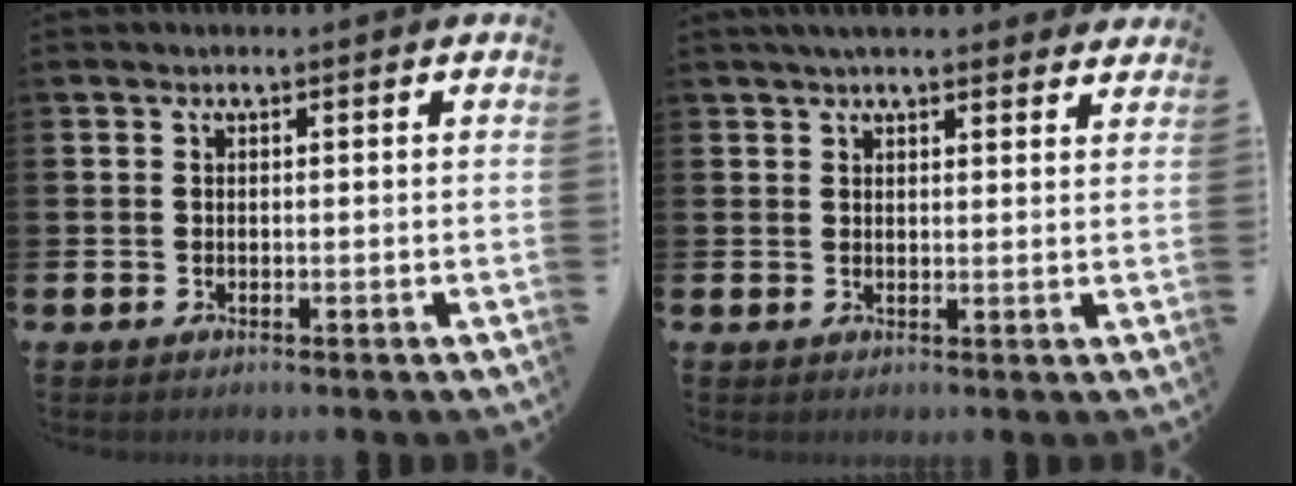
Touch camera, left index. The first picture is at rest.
{"total": 3.5, "force": [3.2, 0.6, 1.1], "torque": [-0.029, -0.008, 0.058]}